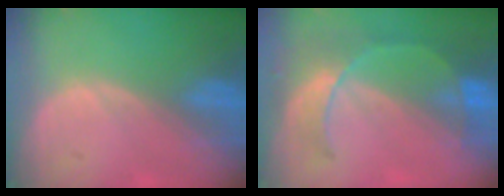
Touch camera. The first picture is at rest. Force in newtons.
{"total": 8.0, "press": 7.0, "slide": 3.8}